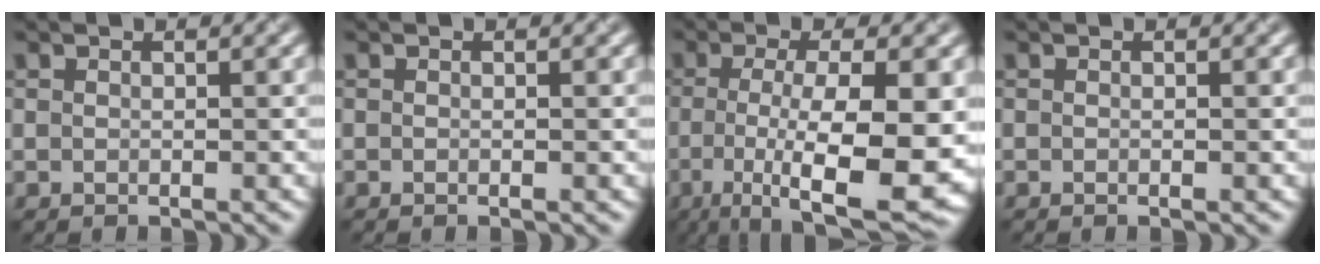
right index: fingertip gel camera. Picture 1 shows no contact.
{"total": 0.0}
{"total": 10.7, "force": [-2.4, 2.8, 10.0], "torque": [-0.163, -0.017, -0.030]}
{"total": 0.0}